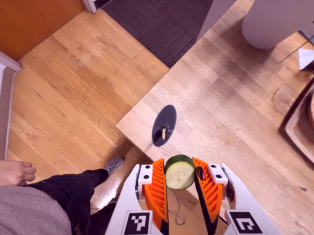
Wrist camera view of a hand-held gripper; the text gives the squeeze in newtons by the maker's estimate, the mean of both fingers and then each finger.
{"total": 8.8, "left": 9.0, "right": 8.6}